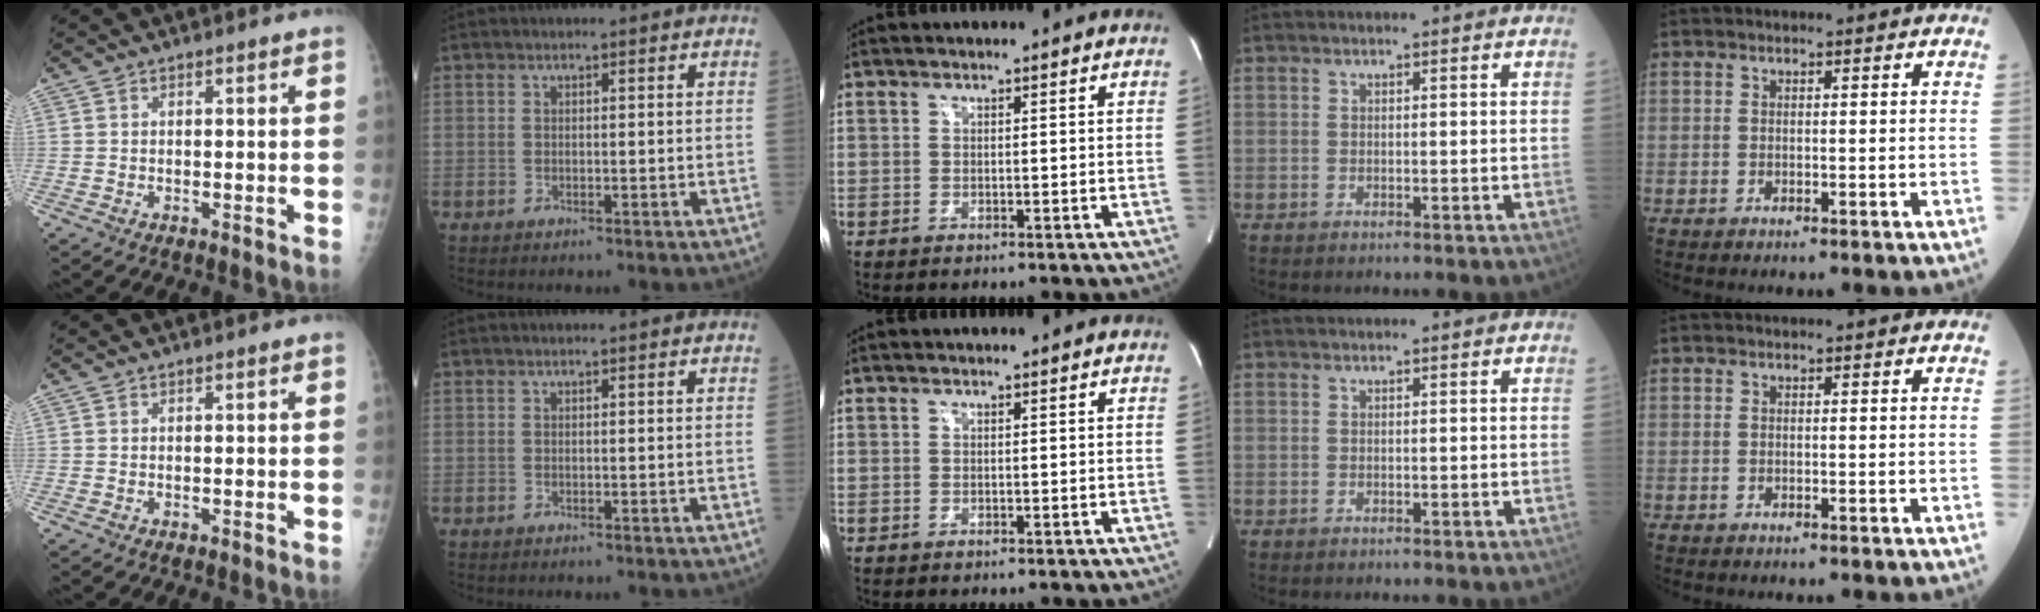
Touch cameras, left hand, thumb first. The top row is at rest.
{}